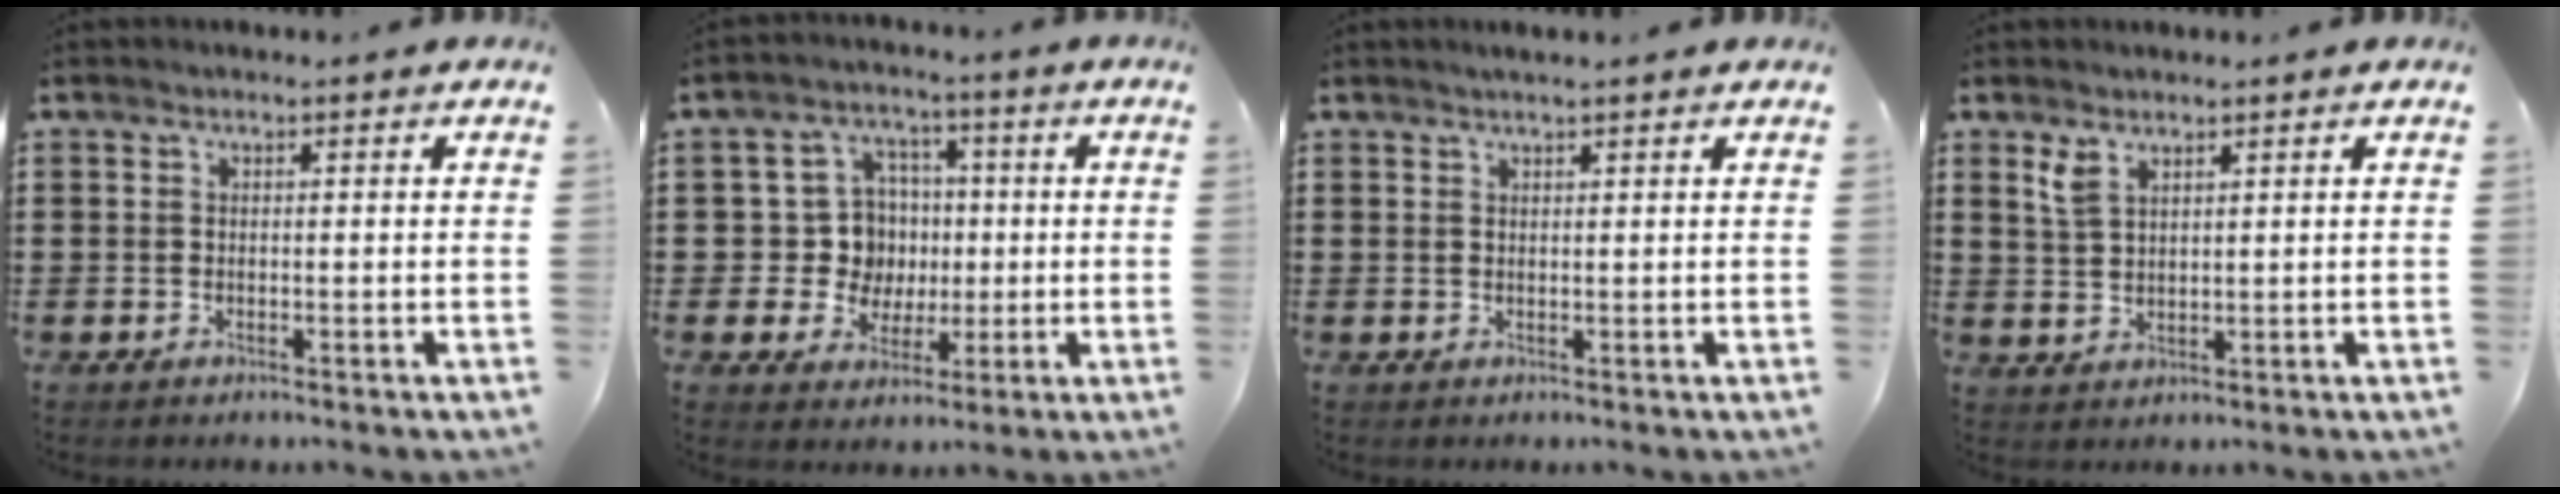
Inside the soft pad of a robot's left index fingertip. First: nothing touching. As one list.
[{"total": 8.3, "force": [0.7, 7.8, 2.8], "torque": [-0.069, 0.015, 0.019]}, {"total": 1.1, "force": [1.0, -0.1, 0.6], "torque": [-0.011, 0.000, 0.018]}, {"total": 2.9, "force": [2.1, 1.2, 1.6], "torque": [-0.037, 0.002, 0.039]}]